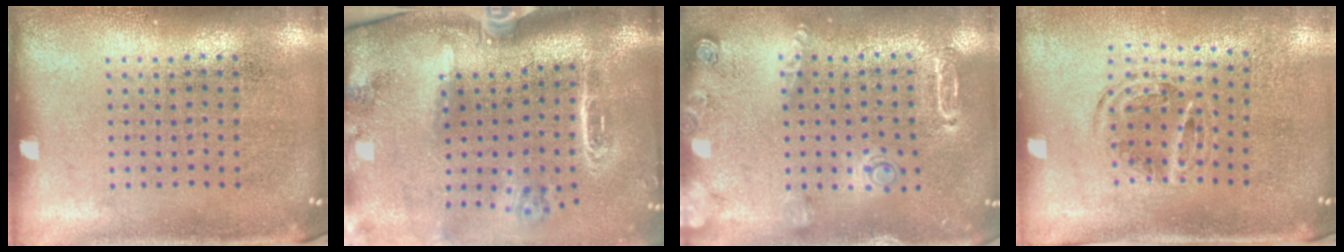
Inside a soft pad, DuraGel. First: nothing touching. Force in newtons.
{"total": 3.0, "press": 2.1, "slide": 2.1}
{"total": 1.8, "press": 1.8, "slide": 0.1}
{"total": 1.1, "press": 1.0, "slide": 0.2}